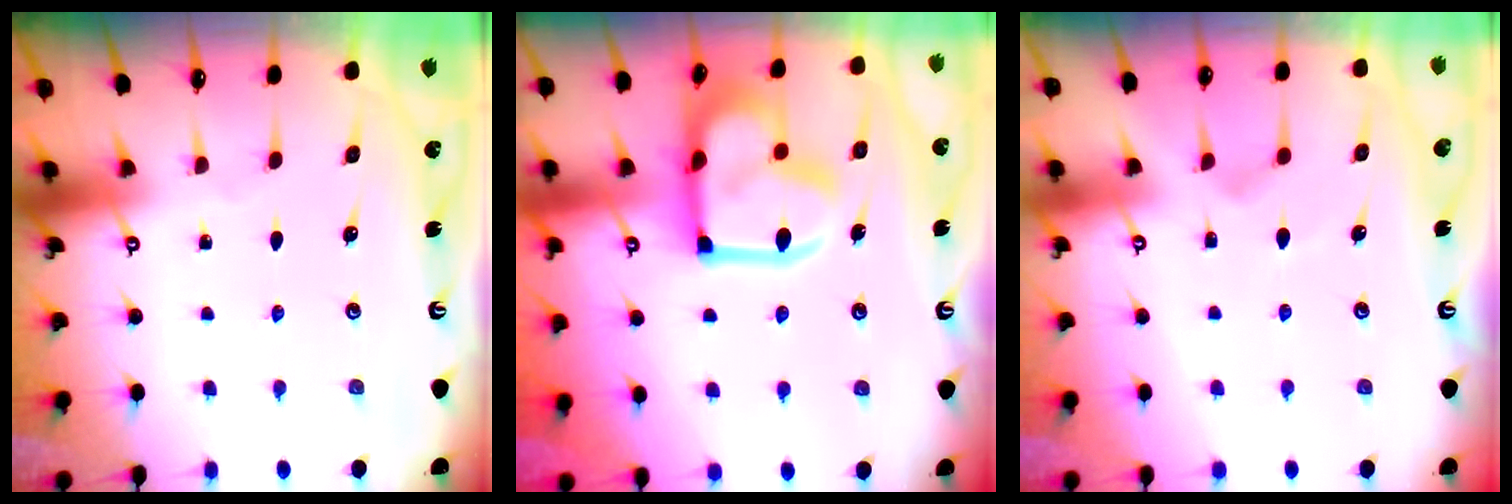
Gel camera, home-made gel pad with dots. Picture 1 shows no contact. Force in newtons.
{"total": 20.2, "press": 20.2, "slide": 1.5}
{"total": 1.8, "press": 1.2, "slide": 1.3}